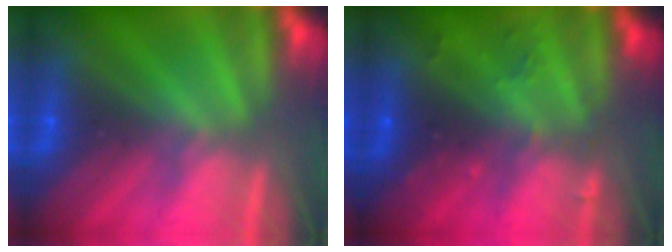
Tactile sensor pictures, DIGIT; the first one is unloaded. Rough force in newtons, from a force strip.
{"total": 2.4}